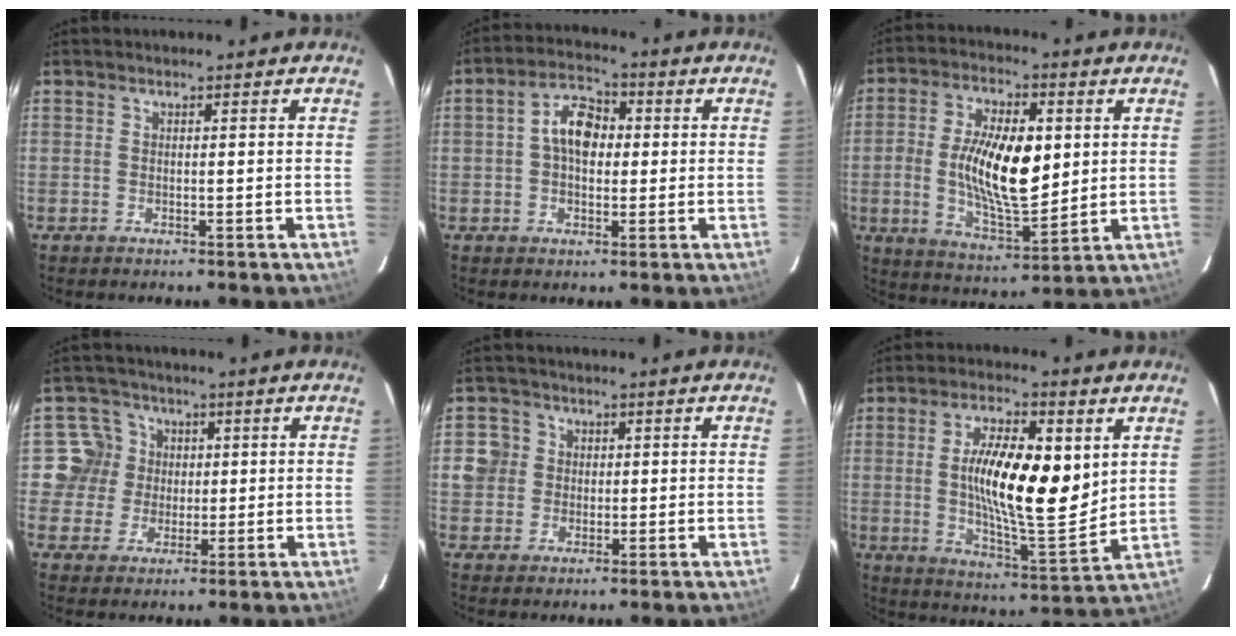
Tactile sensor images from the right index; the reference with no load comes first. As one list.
[{"total": 7.2, "force": [0.6, 4.6, 5.4], "torque": [-0.097, 0.022, 0.009]}, {"total": 15.7, "force": [1.0, 7.2, 13.9], "torque": [-0.254, -0.001, 0.023]}, {"total": 6.5, "force": [0.7, 6.5, 0.0], "torque": [0.007, 0.014, 0.004]}, {"total": 4.6, "force": [0.3, 4.5, 0.6], "torque": [0.000, 0.018, 0.005]}, {"total": 17.0, "force": [3.4, 5.3, 15.8], "torque": [-0.269, -0.006, 0.057]}]